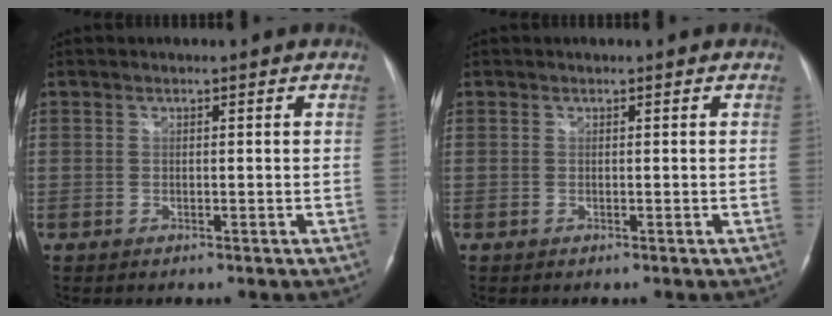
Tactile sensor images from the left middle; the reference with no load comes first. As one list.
[{"total": 0.0}]